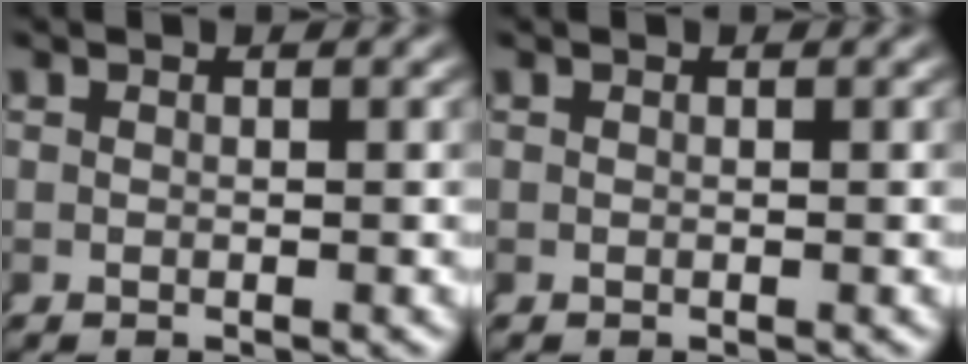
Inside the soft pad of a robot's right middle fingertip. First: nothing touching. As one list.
[{"total": 0.0}]